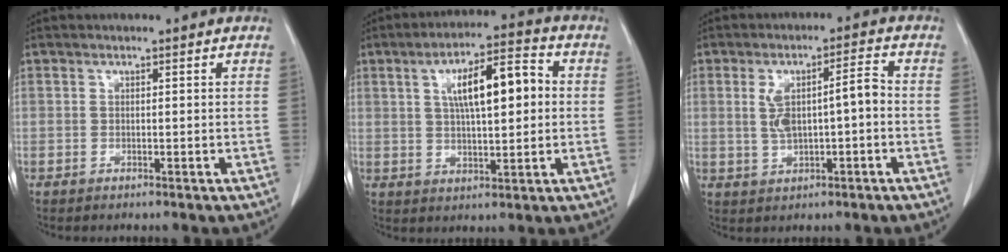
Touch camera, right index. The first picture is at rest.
{"total": 10.8, "force": [2.1, 3.0, 10.2], "torque": [-0.170, 0.025, 0.033]}
{"total": 7.1, "force": [-0.1, 1.9, 6.8], "torque": [-0.129, 0.023, 0.006]}